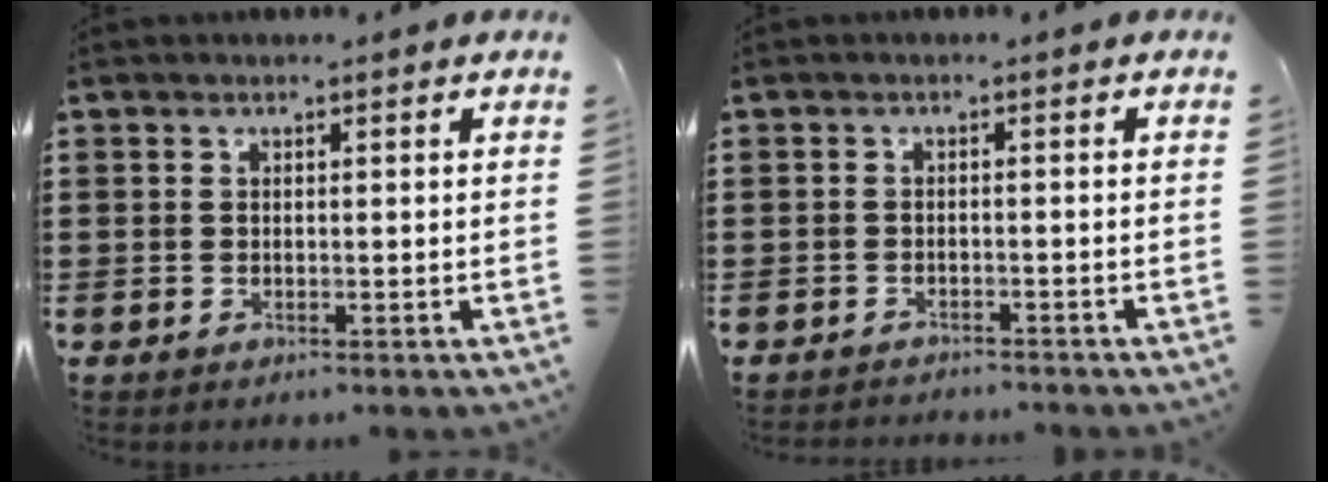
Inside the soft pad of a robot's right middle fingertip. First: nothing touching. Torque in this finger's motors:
{"motor_torque": [0.17, -0.07, 0.00, 0.01]}